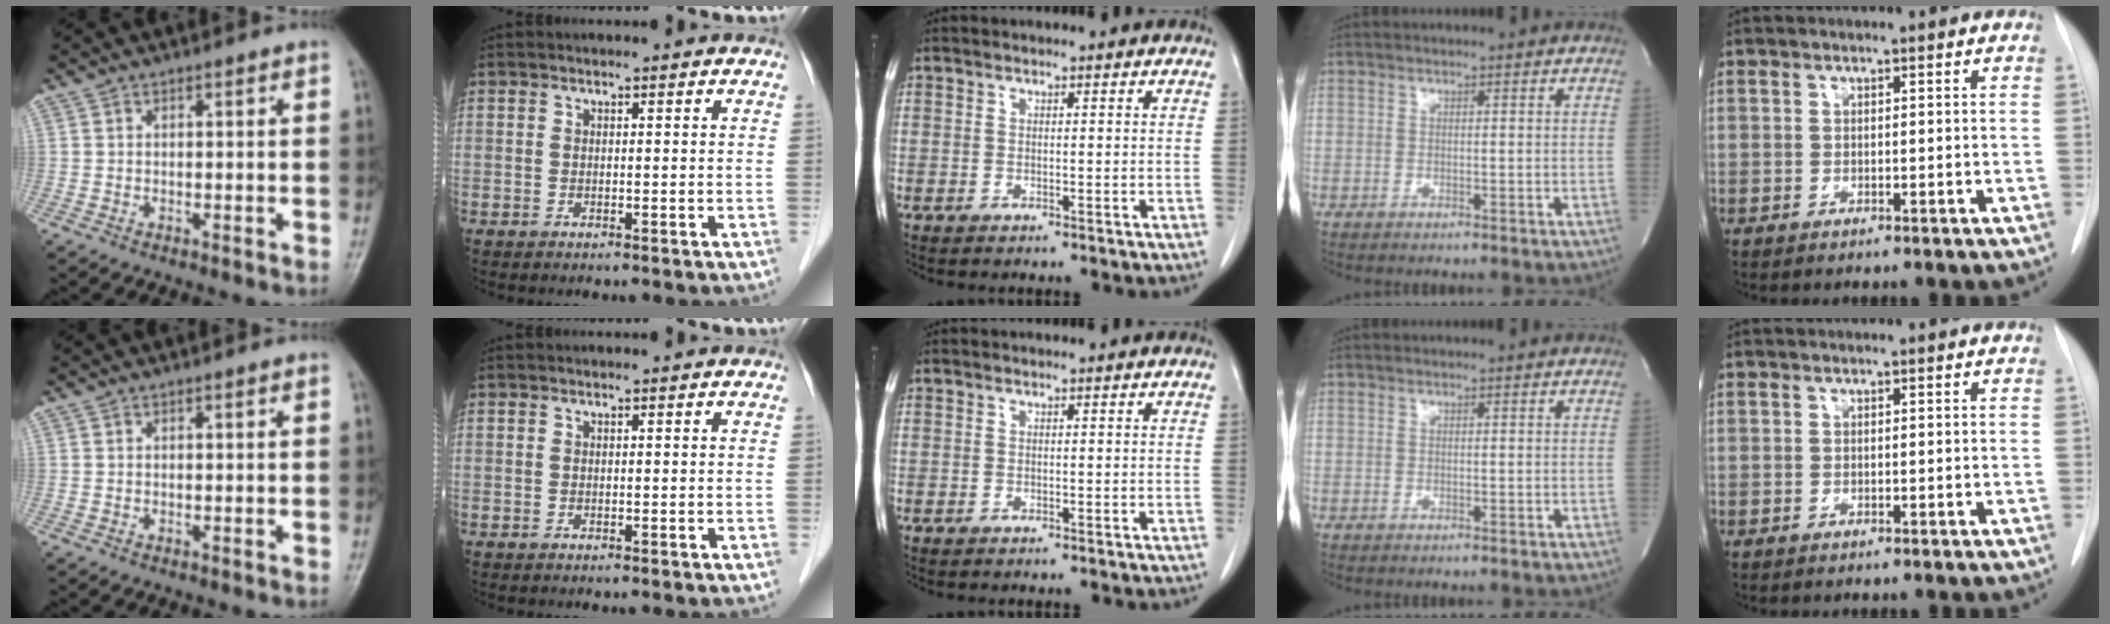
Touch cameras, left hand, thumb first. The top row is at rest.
{}